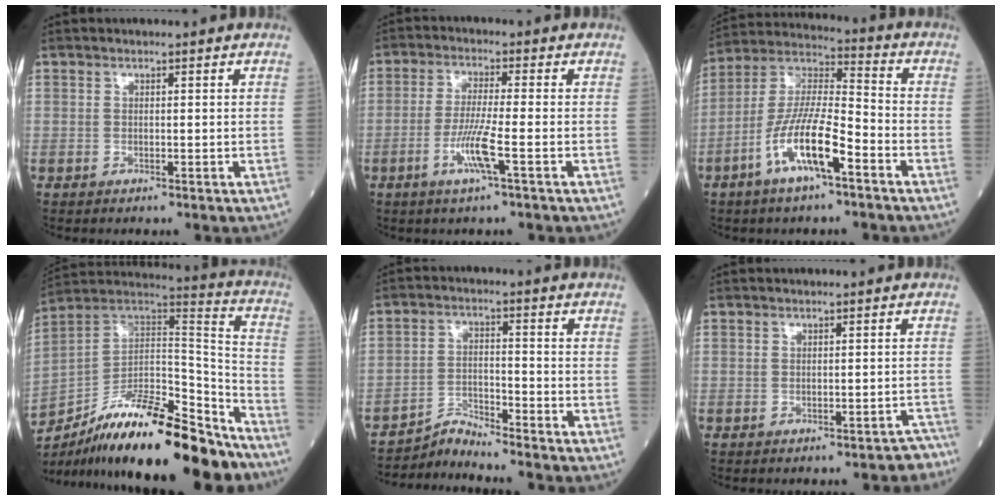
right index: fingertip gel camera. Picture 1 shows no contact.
{"total": 5.9, "force": [-2.3, -0.6, 5.4], "torque": [-0.106, -0.012, -0.049]}
{"total": 12.4, "force": [-5.8, 2.3, 10.7], "torque": [-0.215, 0.000, -0.113]}
{"total": 26.2, "force": [-20.0, 5.7, 15.9], "torque": [-0.242, 0.012, -0.328]}
{"total": 4.4, "force": [-4.1, -1.2, -0.9], "torque": [0.014, -0.010, -0.075]}
{"total": 3.3, "force": [-2.9, 1.2, 0.9], "torque": [0.005, 0.004, -0.031]}